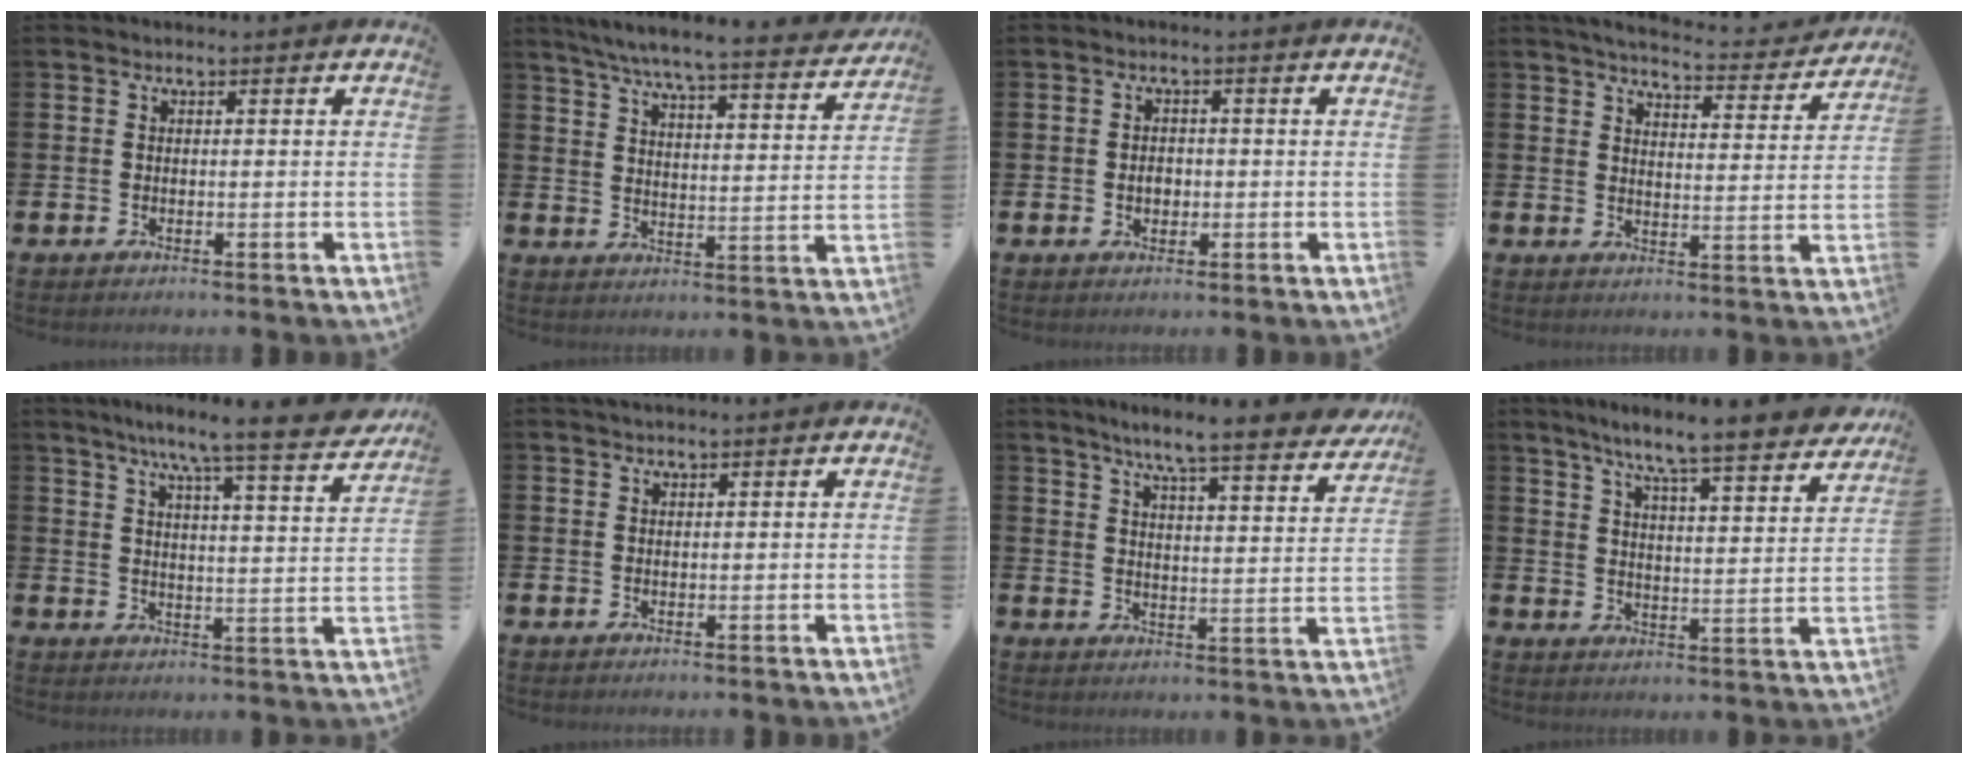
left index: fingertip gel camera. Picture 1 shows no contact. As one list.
[{"total": 6.8, "force": [6.2, 0.3, 2.7], "torque": [-0.069, -0.047, 0.104]}, {"total": 2.1, "force": [-0.2, 1.6, 1.3], "torque": [-0.006, 0.000, -0.011]}, {"total": 4.8, "force": [4.6, 0.6, 1.2], "torque": [-0.038, -0.035, 0.074]}, {"total": 8.2, "force": [7.3, -0.3, 3.7], "torque": [-0.083, -0.049, 0.121]}, {"total": 0.9, "force": [0.8, 0.0, 0.3], "torque": [-0.002, 0.000, 0.014]}, {"total": 7.4, "force": [6.7, 0.2, 3.1], "torque": [-0.069, -0.048, 0.111]}, {"total": 8.2, "force": [7.5, -0.1, 3.3], "torque": [-0.076, -0.057, 0.125]}]